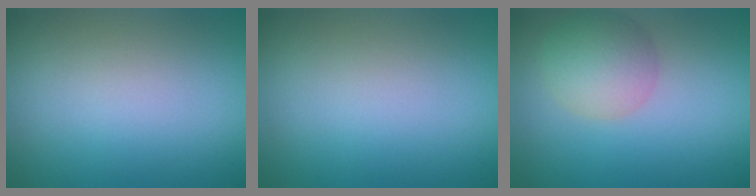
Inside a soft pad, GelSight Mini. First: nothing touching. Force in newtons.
{"total": 0.0}
{"total": 4.3, "press": 4.3, "slide": 0.3}